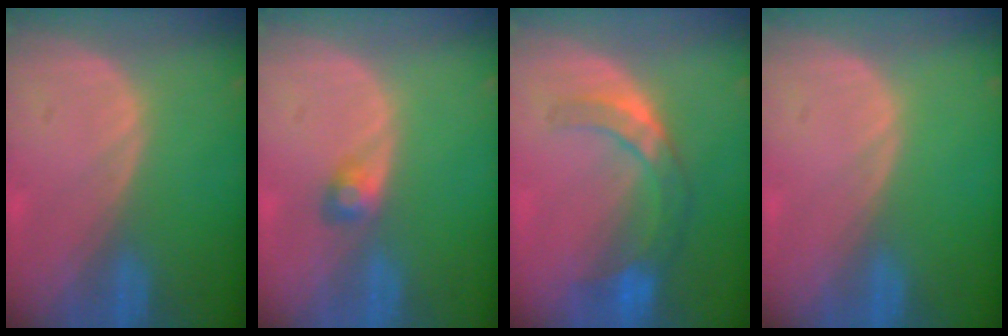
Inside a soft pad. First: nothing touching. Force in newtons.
{"total": 2.1, "press": 2.1, "slide": 0.2}
{"total": 7.3, "press": 6.4, "slide": 3.4}
{"total": 0.0}